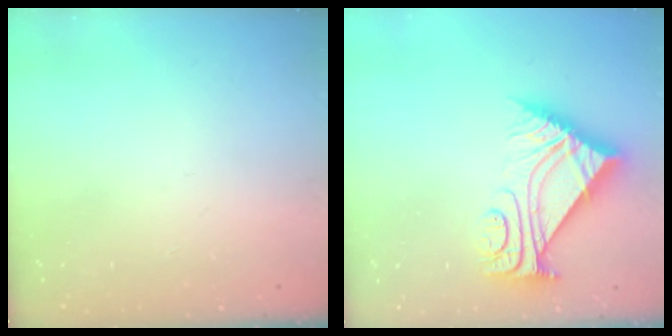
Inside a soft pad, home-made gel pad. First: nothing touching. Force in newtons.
{"total": 10.5, "press": 10.5, "slide": 0.5}